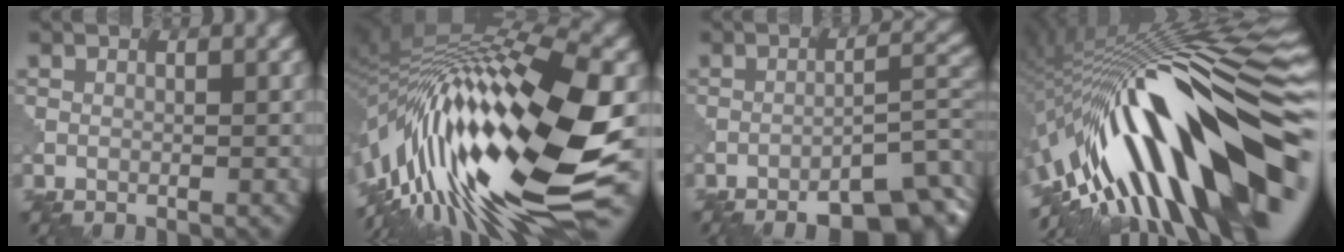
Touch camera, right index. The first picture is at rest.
{"total": 18.2, "force": [-3.5, 5.5, 17.0], "torque": [-0.306, 0.018, -0.082]}
{"total": 9.4, "force": [-6.9, 2.7, 5.8], "torque": [-0.075, 0.009, -0.086]}
{"total": 17.2, "force": [-3.6, 5.4, 15.9], "torque": [-0.236, 0.050, -0.078]}